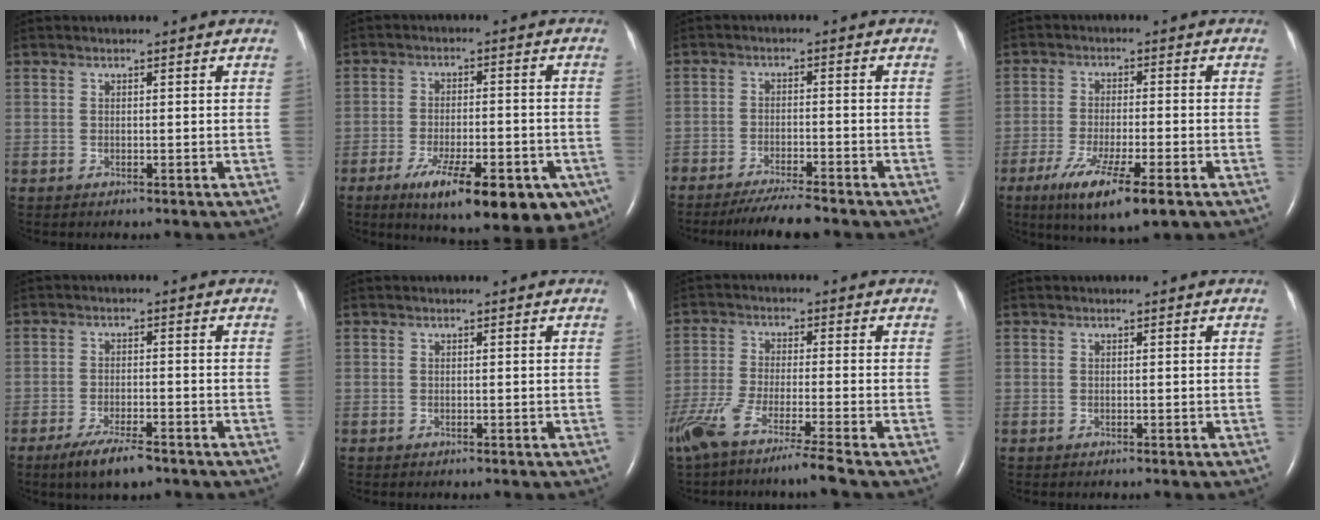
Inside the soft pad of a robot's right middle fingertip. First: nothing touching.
{"total": 17.9, "force": [-10.3, 5.5, 13.5], "torque": [-0.146, -0.012, -0.146]}
{"total": 6.9, "force": [-6.1, 0.5, 3.1], "torque": [-0.050, -0.017, -0.099]}
{"total": 10.6, "force": [-6.0, 1.4, 8.7], "torque": [-0.154, -0.027, -0.095]}
{"total": 6.3, "force": [-4.5, 1.3, 4.3], "torque": [-0.085, -0.011, -0.074]}
{"total": 0.0}
{"total": 11.1, "force": [-8.3, -1.0, 7.3], "torque": [-0.132, -0.037, -0.142]}
{"total": 0.0}